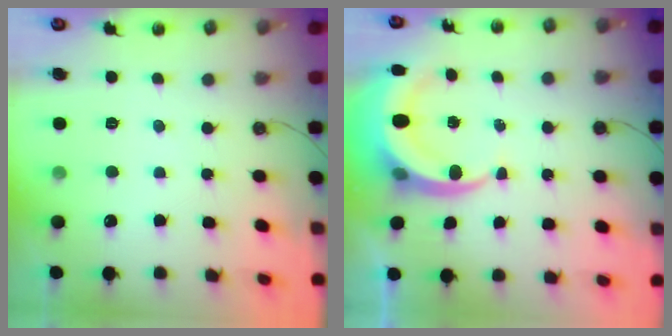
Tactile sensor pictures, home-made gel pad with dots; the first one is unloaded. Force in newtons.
{"total": 7.5, "press": 7.4, "slide": 1.0}